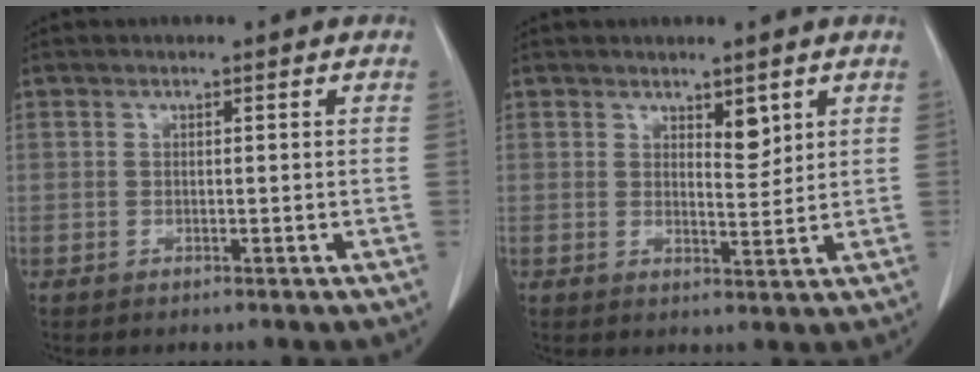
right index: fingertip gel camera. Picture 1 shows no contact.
{"total": 3.0, "force": [1.9, 1.1, 2.1], "torque": [-0.032, -0.009, 0.034]}